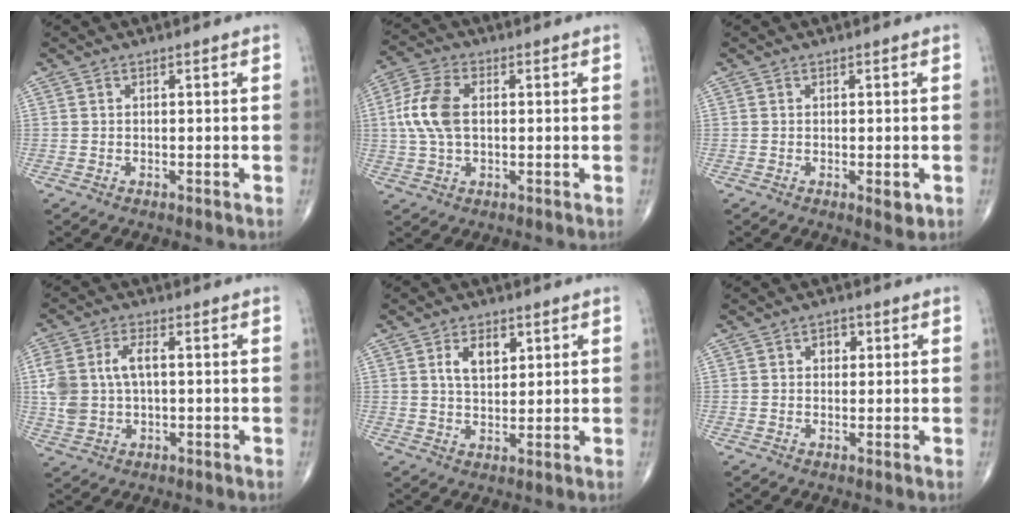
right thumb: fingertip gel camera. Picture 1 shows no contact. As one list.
[{"total": 9.0, "force": [0.8, 5.2, 7.3], "torque": [-0.166, 0.012, 0.014]}, {"total": 2.0, "force": [-0.5, 0.8, 1.8], "torque": [-0.022, -0.005, -0.004]}, {"total": 8.7, "force": [0.9, 5.1, 6.9], "torque": [-0.155, 0.013, 0.022]}, {"total": 6.0, "force": [2.4, 3.5, 4.3], "torque": [-0.058, -0.012, 0.043]}, {"total": 2.6, "force": [0.8, 2.0, 1.5], "torque": [-0.006, 0.001, 0.008]}]